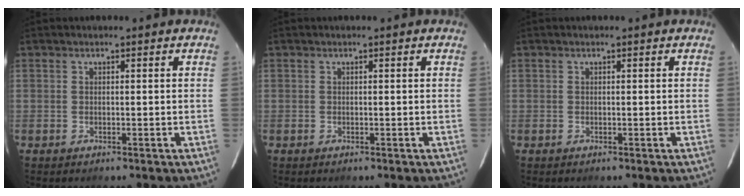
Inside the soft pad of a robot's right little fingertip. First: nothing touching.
{"total": 0.0}
{"total": 0.0}